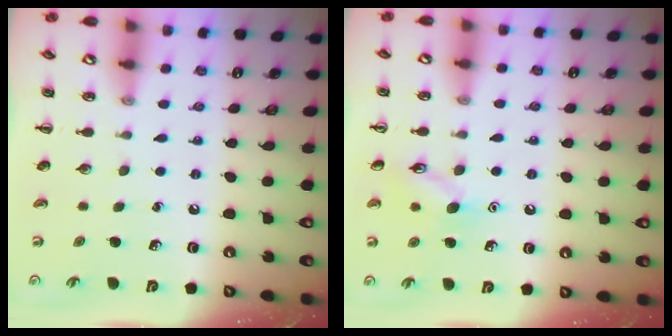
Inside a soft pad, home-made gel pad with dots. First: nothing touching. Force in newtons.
{"total": 9.1, "press": 9.1, "slide": 0.7}